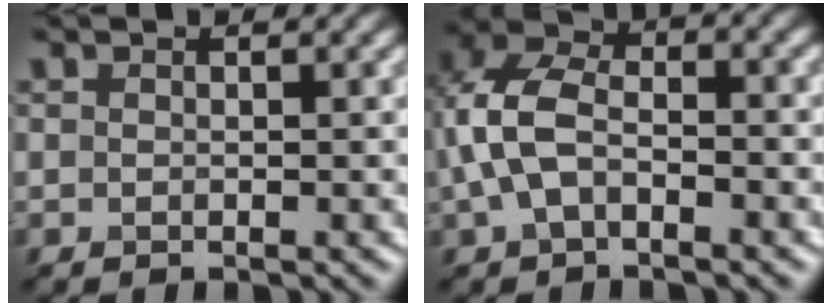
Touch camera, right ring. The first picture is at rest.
{"total": 6.3, "force": [-0.7, 3.8, 5.0], "torque": [-0.119, 0.018, -0.025]}